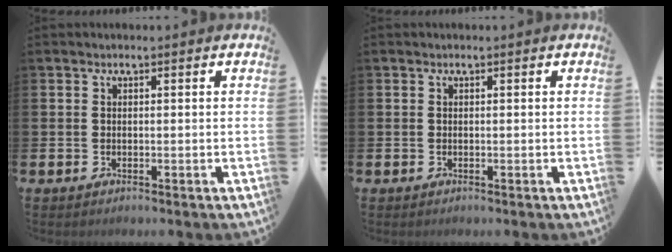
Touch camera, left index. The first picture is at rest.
{"total": 0.0}